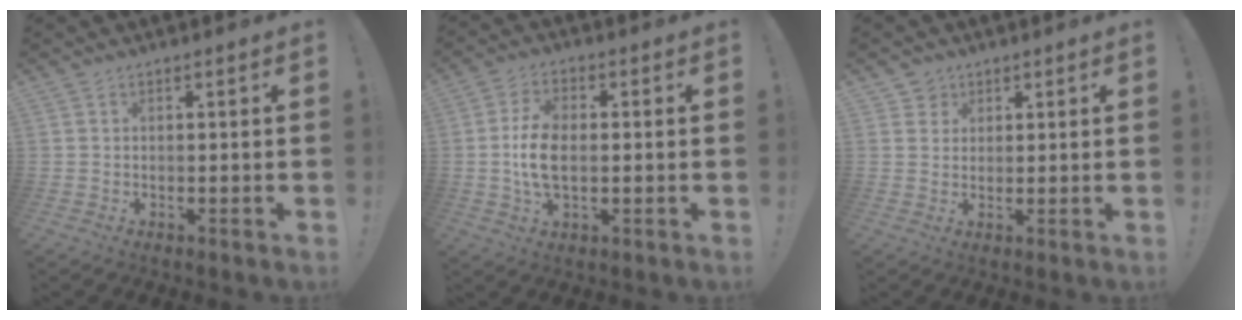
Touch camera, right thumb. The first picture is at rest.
{"total": 9.3, "force": [-0.5, 5.4, 7.6], "torque": [-0.139, -0.008, -0.013]}
{"total": 3.2, "force": [1.7, 2.6, 0.2], "torque": [-0.003, -0.009, 0.031]}